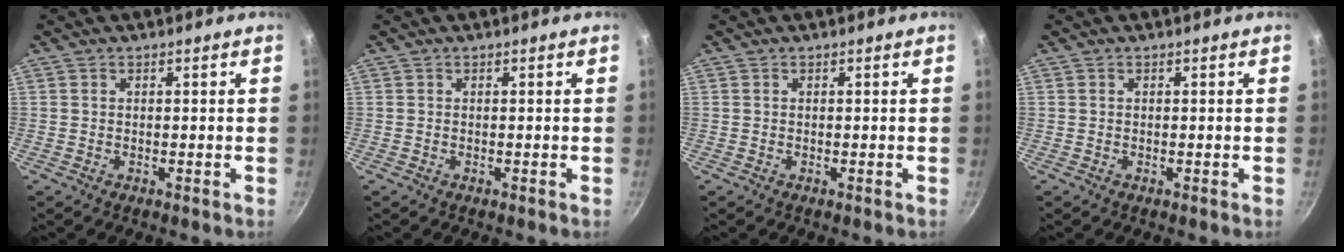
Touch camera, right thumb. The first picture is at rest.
{"total": 0.0}
{"total": 0.0}
{"total": 0.0}